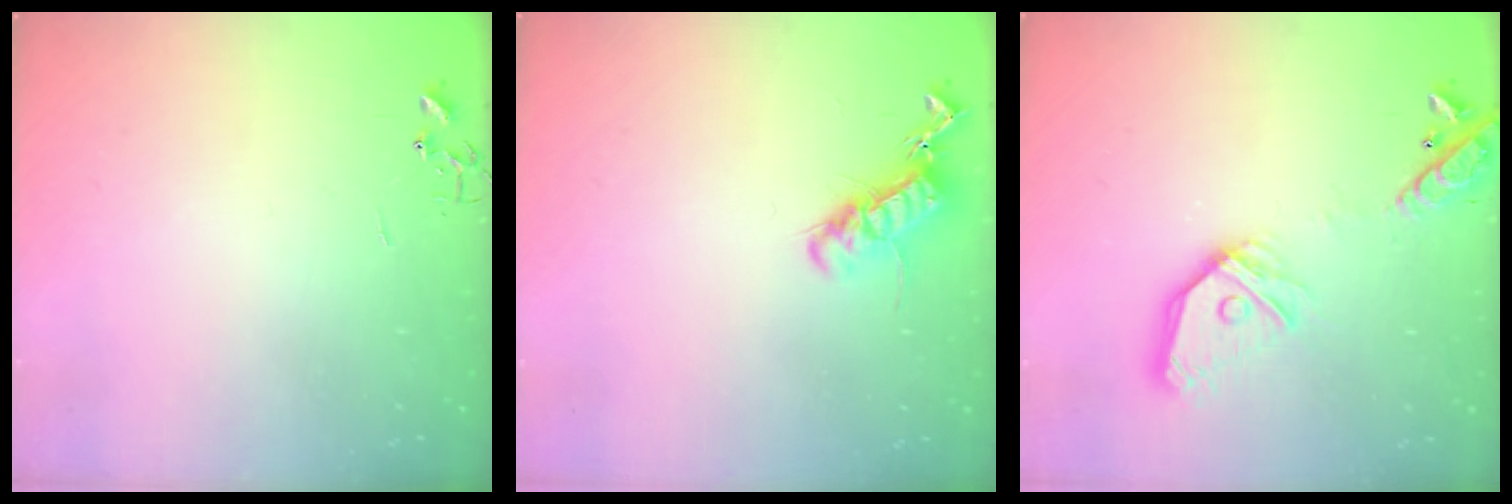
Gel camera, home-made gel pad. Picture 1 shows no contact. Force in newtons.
{"total": 13.3, "press": 13.3, "slide": 0.3}
{"total": 17.7, "press": 17.5, "slide": 2.5}